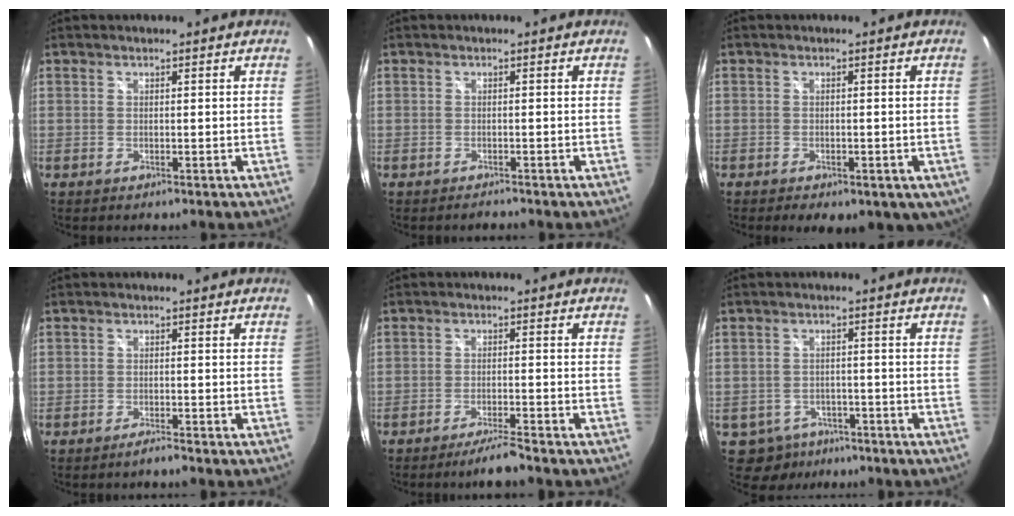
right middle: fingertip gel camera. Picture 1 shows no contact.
{"total": 1.1, "force": [-1.0, 0.2, 0.0], "torque": [-0.003, -0.003, -0.017]}
{"total": 7.1, "force": [-3.2, 4.1, 4.9], "torque": [-0.078, -0.025, -0.038]}
{"total": 1.5, "force": [-1.4, 0.0, 0.5], "torque": [-0.018, -0.004, -0.028]}
{"total": 4.4, "force": [-3.9, -0.4, 2.0], "torque": [-0.054, -0.002, -0.068]}
{"total": 6.5, "force": [-4.2, 4.8, 1.3], "torque": [-0.040, 0.006, -0.054]}